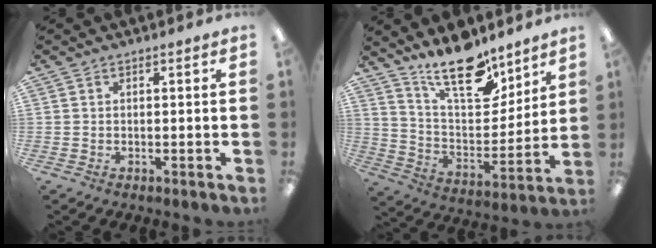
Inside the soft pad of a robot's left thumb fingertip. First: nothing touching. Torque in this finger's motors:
{"motor_torque": [0.09, 0.09, 1.39, -1.38, 0.06]}